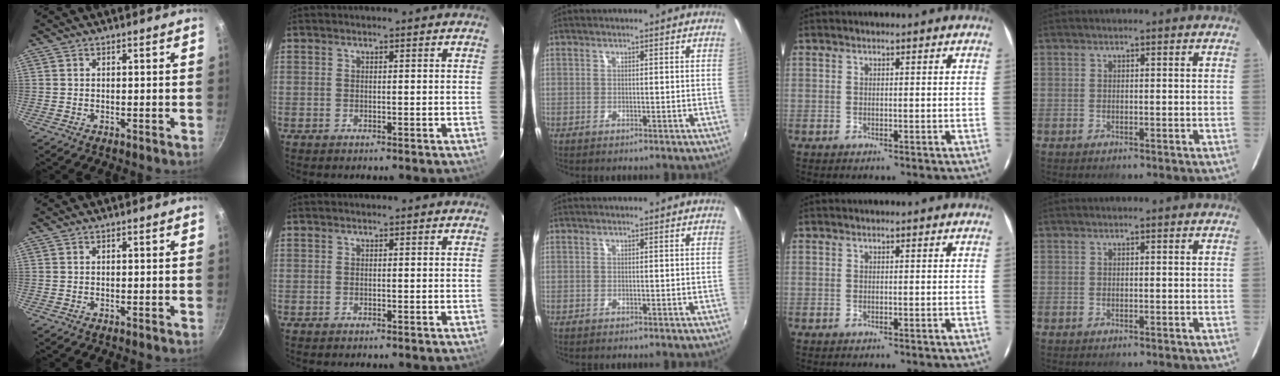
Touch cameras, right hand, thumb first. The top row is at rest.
{}